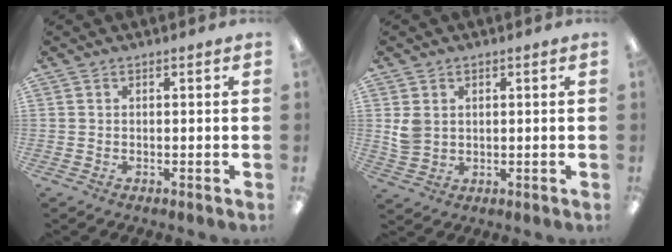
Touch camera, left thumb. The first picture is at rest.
{"total": 4.4, "force": [1.4, 3.5, 2.3], "torque": [-0.041, 0.004, 0.028]}